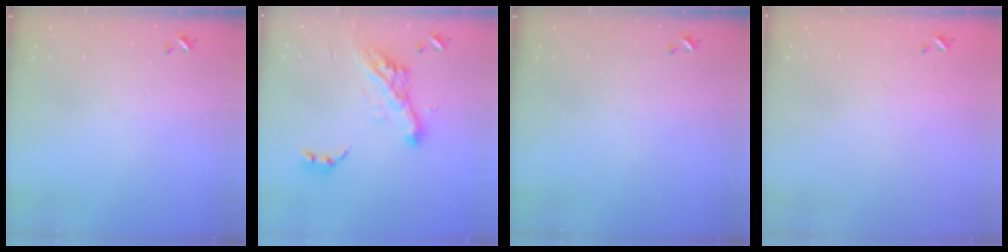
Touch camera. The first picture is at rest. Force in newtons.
{"total": 15.1, "press": 15.0, "slide": 2.0}
{"total": 0.0}
{"total": 8.6, "press": 8.6, "slide": 0.5}